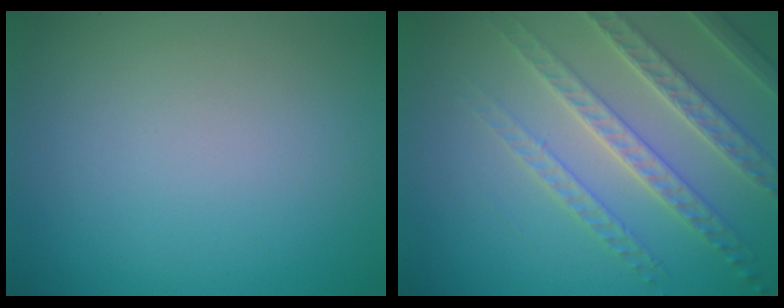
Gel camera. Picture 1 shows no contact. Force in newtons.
{"total": 4.4, "press": 4.2, "slide": 1.1}